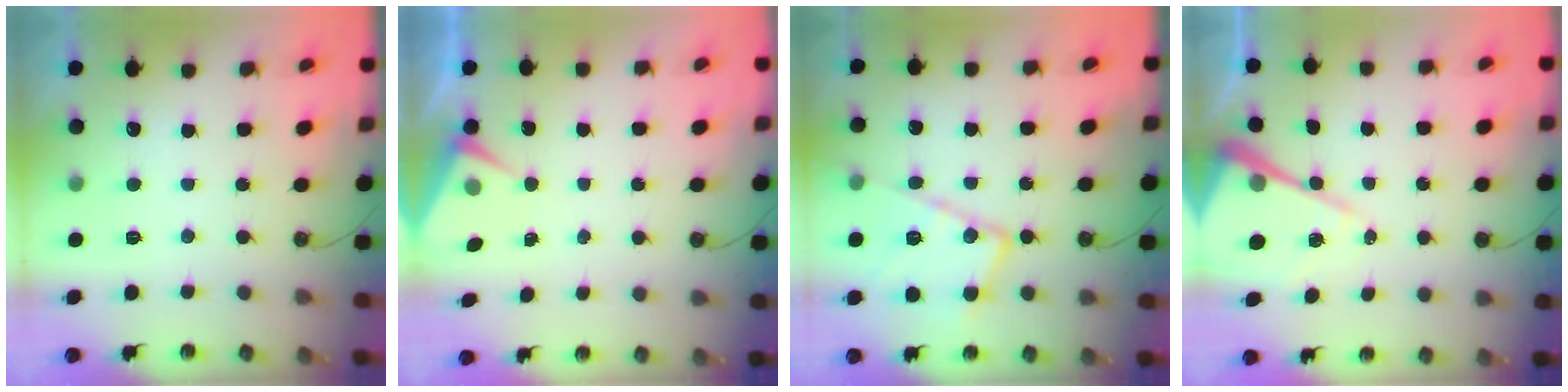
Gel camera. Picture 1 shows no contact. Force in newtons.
{"total": 4.8, "press": 4.7, "slide": 0.6}
{"total": 16.4, "press": 16.3, "slide": 1.6}
{"total": 13.1, "press": 13.1, "slide": 1.1}